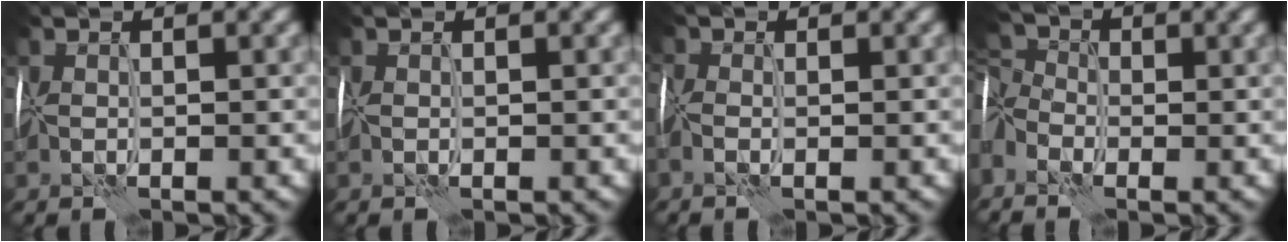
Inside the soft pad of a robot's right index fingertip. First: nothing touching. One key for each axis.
{"total": 0.0}
{"total": 1.4, "fx": -0.5, "fy": 1.0, "fz": 1.0, "tx": -0.022, "ty": 0.002, "tz": -0.011}
{"total": 7.5, "fx": -2.7, "fy": 5.0, "fz": 4.9, "tx": -0.115, "ty": -0.001, "tz": -0.052}